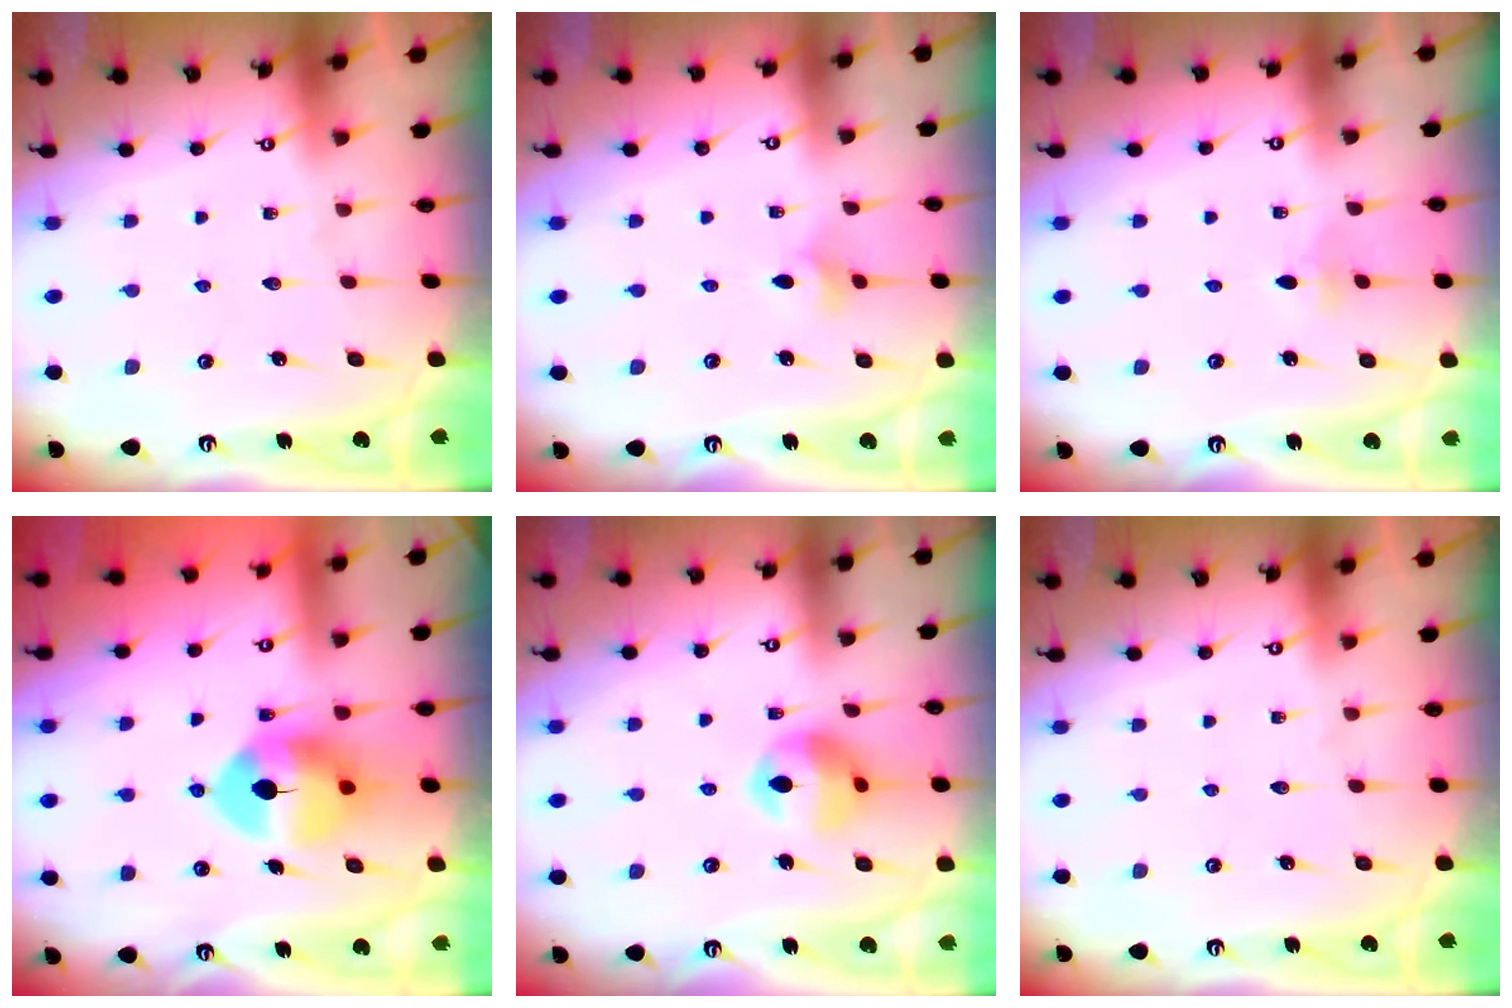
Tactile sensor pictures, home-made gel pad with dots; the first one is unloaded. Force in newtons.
{"total": 3.4, "press": 3.3, "slide": 0.7}
{"total": 2.4, "press": 2.3, "slide": 0.7}
{"total": 9.7, "press": 9.5, "slide": 1.9}
{"total": 11.8, "press": 11.7, "slide": 1.3}
{"total": 0.0}